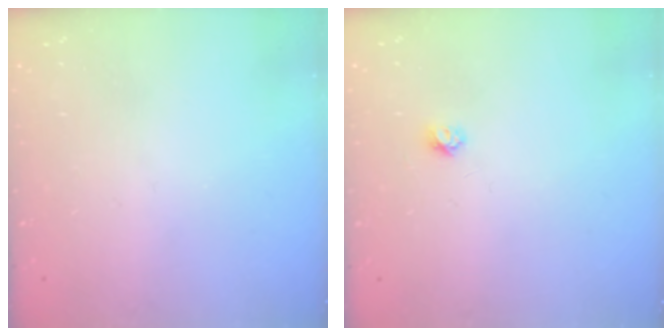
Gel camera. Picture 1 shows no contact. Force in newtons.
{"total": 3.4, "press": 3.4, "slide": 0.4}